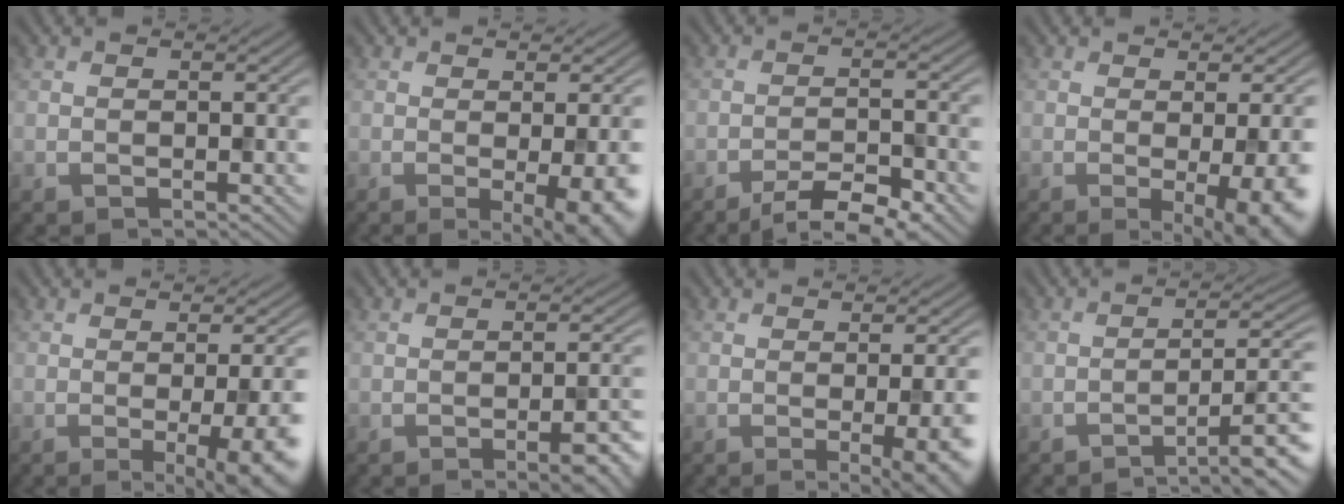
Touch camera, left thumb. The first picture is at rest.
{"total": 7.5, "force": [-1.5, 1.9, 7.1], "torque": [-0.097, -0.012, -0.012]}
{"total": 5.7, "force": [-4.1, 1.2, 3.7], "torque": [-0.066, -0.001, -0.067]}
{"total": 9.0, "force": [-1.9, 2.3, 8.5], "torque": [-0.108, -0.010, -0.016]}
{"total": 11.1, "force": [-2.9, 3.3, 10.3], "torque": [-0.101, -0.008, -0.033]}
{"total": 5.4, "force": [-2.6, 1.2, 4.5], "torque": [-0.064, 0.001, -0.035]}
{"total": 9.3, "force": [-2.3, 2.9, 8.5], "torque": [-0.090, -0.009, -0.018]}
{"total": 9.1, "force": [-5.6, 1.6, 7.0], "torque": [-0.100, 0.015, -0.081]}